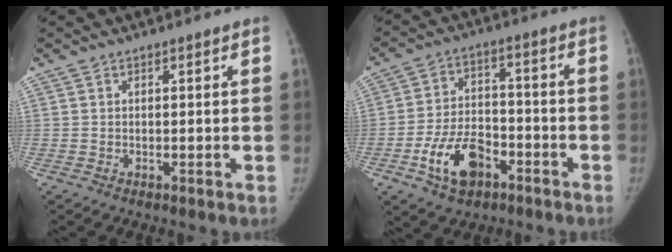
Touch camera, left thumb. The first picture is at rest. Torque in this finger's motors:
{"motor_torque": [-0.84, 1.89, 1.24, 0.49, 0.09]}